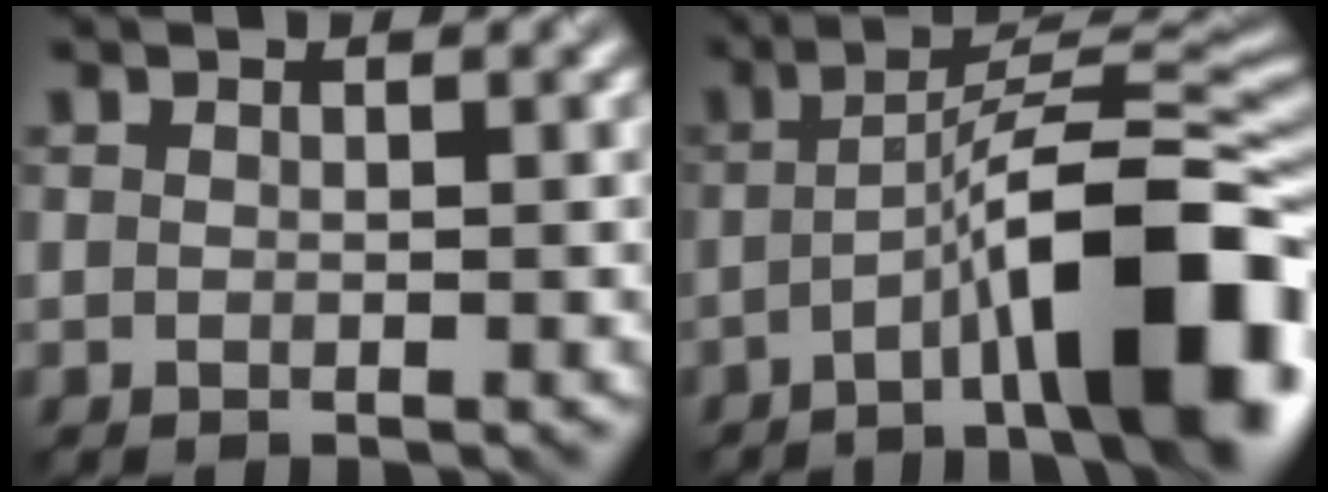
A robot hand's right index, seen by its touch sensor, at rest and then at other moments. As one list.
[{"total": 13.1, "force": [-4.6, 3.2, 11.9], "torque": [-0.171, 0.015, -0.067]}]